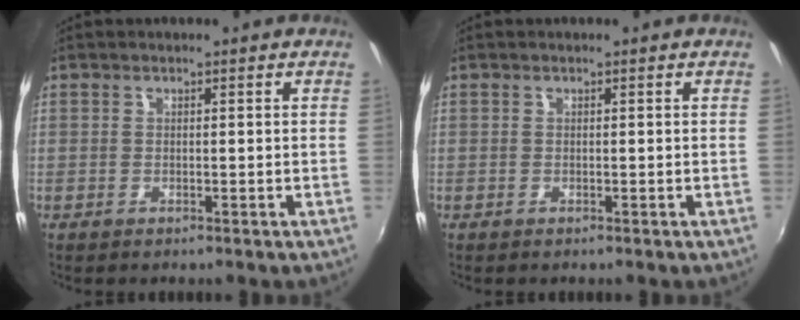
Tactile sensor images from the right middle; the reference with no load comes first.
{"total": 0.0}